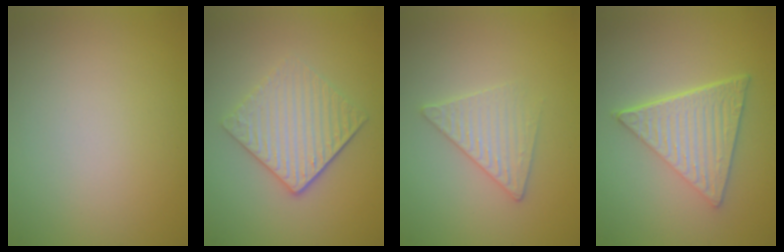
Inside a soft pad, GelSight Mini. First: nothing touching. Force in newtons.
{"total": 4.3, "press": 3.4, "slide": 2.6}
{"total": 3.0, "press": 3.0, "slide": 0.3}
{"total": 6.6, "press": 4.6, "slide": 4.8}